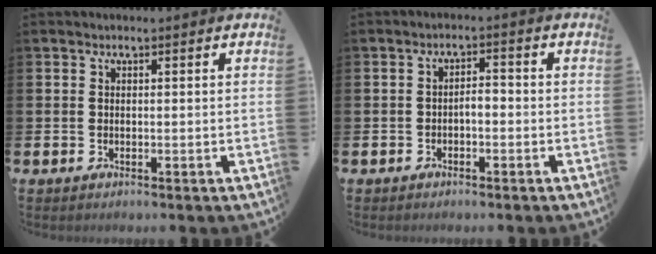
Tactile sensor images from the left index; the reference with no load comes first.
{"total": 1.6, "force": [-0.9, 0.7, 1.1], "torque": [-0.015, 0.002, -0.023]}